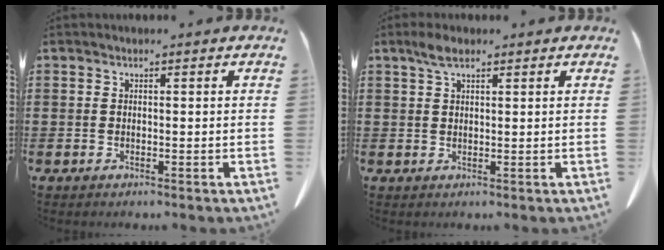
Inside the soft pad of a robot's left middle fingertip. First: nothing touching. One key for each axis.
{"total": 2.7, "fx": 1.6, "fy": 0.9, "fz": 1.9, "tx": -0.043, "ty": 0.003, "tz": 0.030}